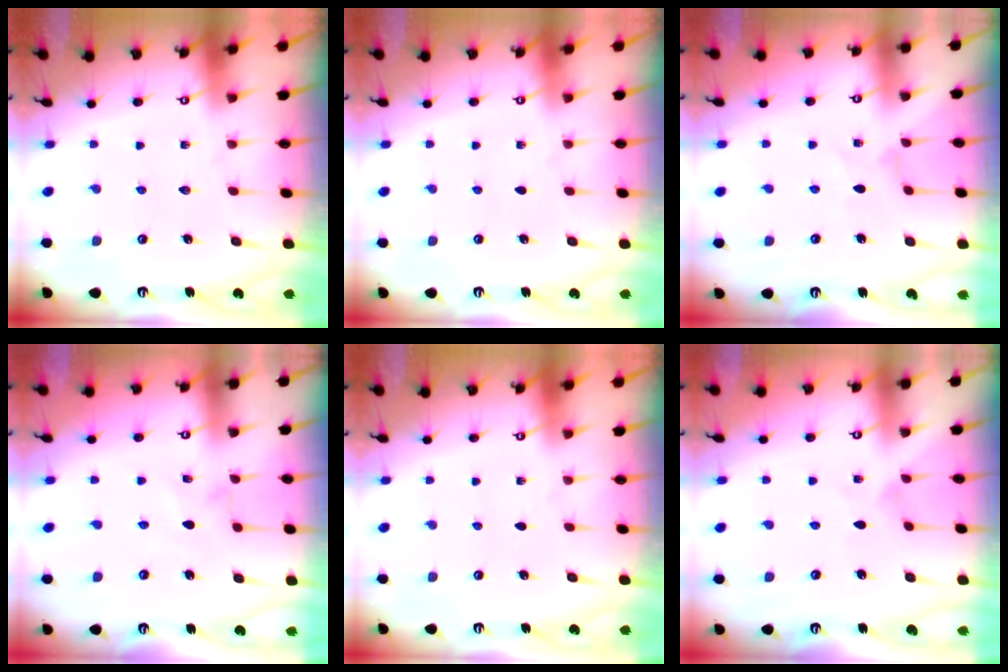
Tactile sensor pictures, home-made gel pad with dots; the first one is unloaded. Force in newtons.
{"total": 0.0}
{"total": 0.9, "press": 0.8, "slide": 0.4}
{"total": 0.9, "press": 0.8, "slide": 0.4}
{"total": 0.0}
{"total": 0.0}